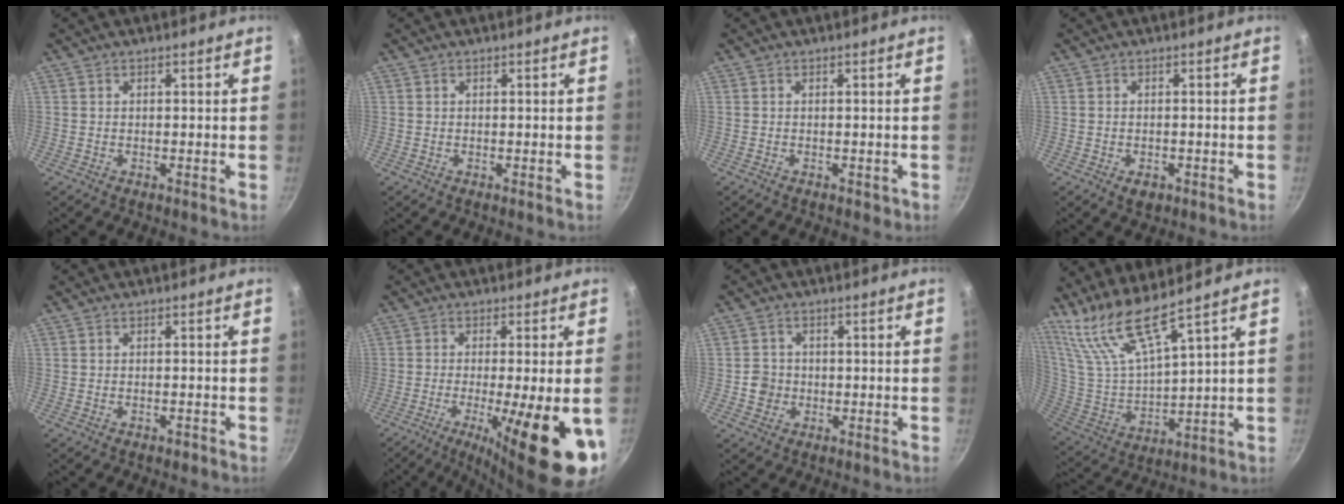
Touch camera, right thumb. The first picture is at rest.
{"total": 0.0}
{"total": 0.9, "force": [-0.4, 0.6, 0.4], "torque": [-0.004, -0.001, -0.004]}
{"total": 2.5, "force": [-1.1, 1.6, 1.6], "torque": [-0.025, 0.005, -0.011]}
{"total": 1.0, "force": [-0.7, 0.5, 0.6], "torque": [-0.011, 0.005, -0.006]}
{"total": 17.9, "force": [-5.9, 3.8, 16.4], "torque": [-0.234, -0.012, -0.081]}
{"total": 3.4, "force": [-0.6, 3.2, 1.0], "torque": [0.001, 0.011, -0.013]}
{"total": 13.2, "force": [10.7, 1.0, 7.6], "torque": [-0.149, -0.078, 0.229]}